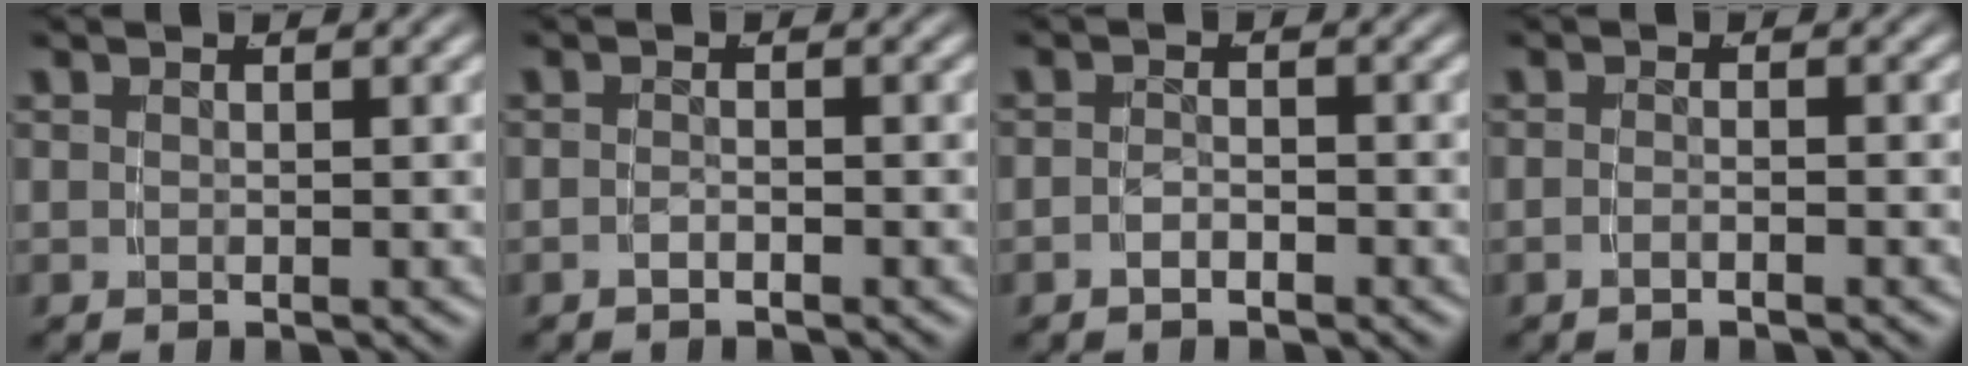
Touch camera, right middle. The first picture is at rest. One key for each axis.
{"total": 1.0, "fx": -0.9, "fy": -0.2, "fz": 0.3, "tx": -0.010, "ty": -0.001, "tz": -0.016}
{"total": 1.4, "fx": -1.2, "fy": 0.5, "fz": 0.5, "tx": -0.011, "ty": -0.004, "tz": -0.020}
{"total": 1.4, "fx": -1.2, "fy": -0.3, "fz": 0.8, "tx": -0.018, "ty": 0.001, "tz": -0.022}